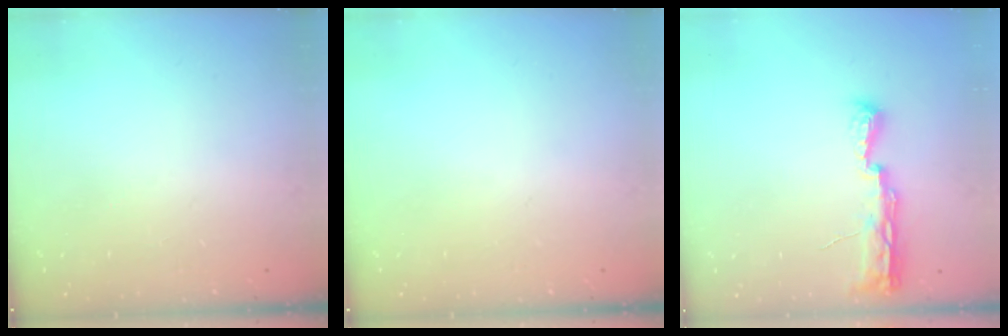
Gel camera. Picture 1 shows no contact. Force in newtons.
{"total": 0.0}
{"total": 10.2, "press": 8.9, "slide": 5.1}